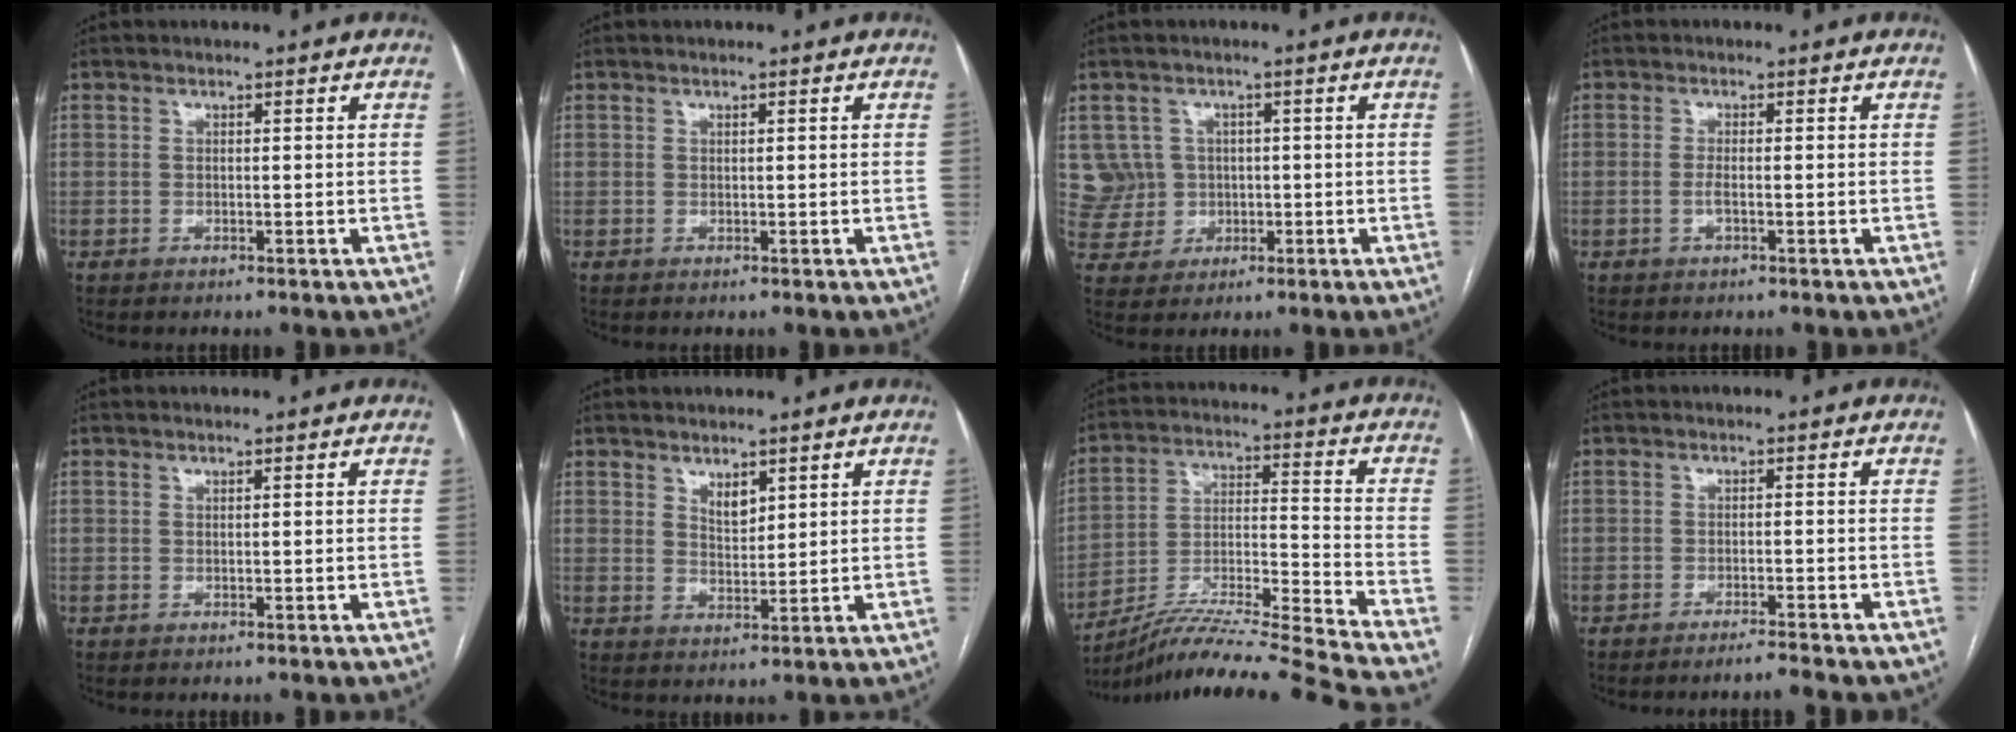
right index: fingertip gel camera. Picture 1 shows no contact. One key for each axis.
{"total": 0.0}
{"total": 6.1, "fx": 0.7, "fy": 6.1, "fz": -0.4, "tx": 0.011, "ty": 0.027, "tz": 0.025}
{"total": 1.6, "fx": -0.6, "fy": 0.3, "fz": 1.5, "tx": -0.031, "ty": 0.001, "tz": -0.012}
{"total": 0.0}
{"total": 2.9, "fx": 1.9, "fy": 1.3, "fz": 1.8, "tx": -0.032, "ty": -0.005, "tz": 0.042}
{"total": 21.3, "fx": -19.3, "fy": -3.4, "fz": 8.5, "tx": -0.144, "ty": -0.012, "tz": -0.323}
{"total": 4.2, "fx": -3.8, "fy": -0.3, "fz": 1.6, "tx": -0.018, "ty": -0.007, "tz": -0.054}